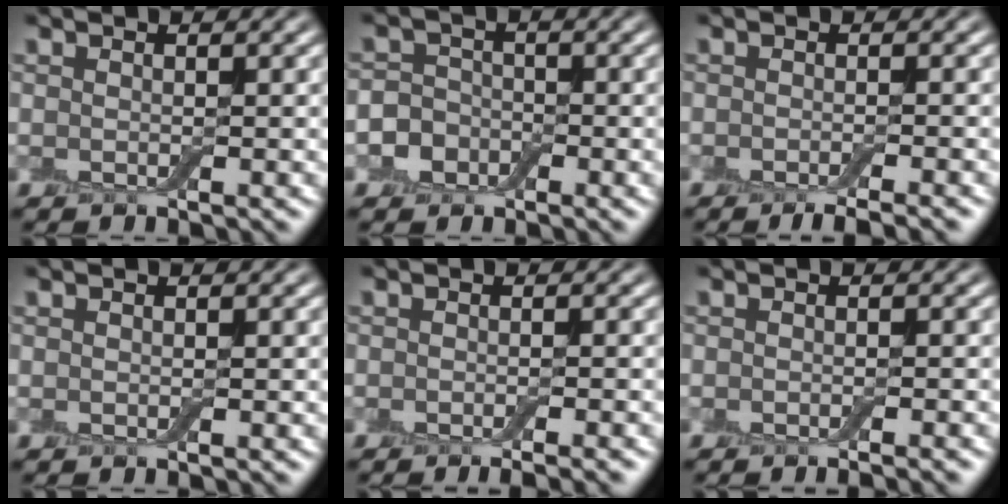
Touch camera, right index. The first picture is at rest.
{"total": 3.4, "force": [-1.4, 3.0, 1.0], "torque": [0.002, 0.008, -0.044]}
{"total": 2.9, "force": [-2.1, 0.4, 1.8], "torque": [-0.021, 0.000, -0.034]}
{"total": 0.0}
{"total": 2.4, "force": [-1.7, 0.4, 1.7], "torque": [-0.017, -0.001, -0.022]}
{"total": 1.5, "force": [-1.1, 0.1, 1.0], "torque": [-0.008, -0.002, -0.016]}